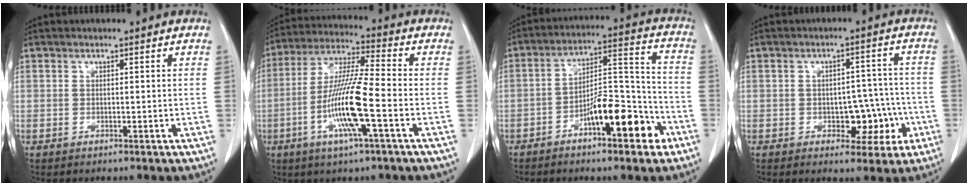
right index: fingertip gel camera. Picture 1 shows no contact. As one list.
[{"total": 14.2, "force": [-4.0, 0.6, 13.6], "torque": [-0.274, -0.006, -0.082]}, {"total": 12.4, "force": [-6.3, 3.4, 10.1], "torque": [-0.158, 0.026, -0.097]}, {"total": 7.2, "force": [-2.3, 4.3, 5.3], "torque": [-0.051, 0.024, -0.022]}]